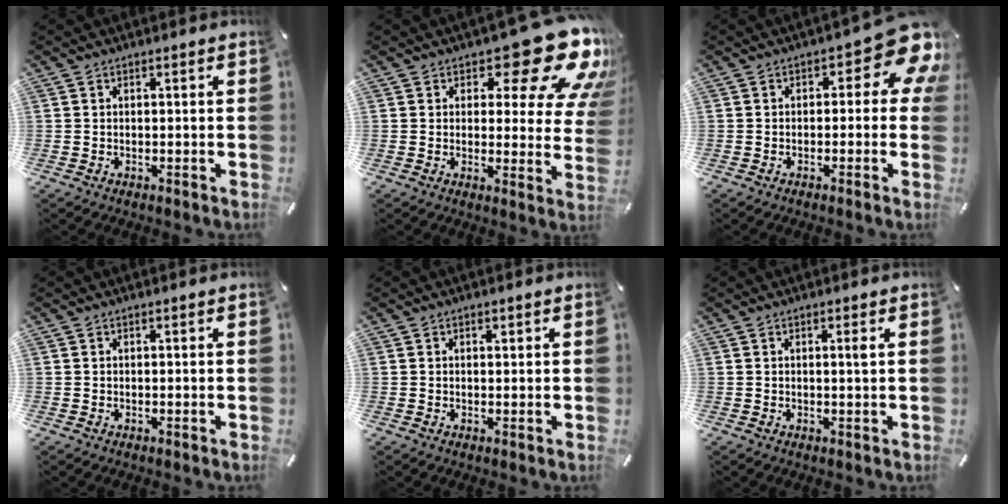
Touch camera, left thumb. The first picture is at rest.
{"total": 18.9, "force": [11.0, 7.7, 13.3], "torque": [-0.166, -0.077, 0.181]}
{"total": 9.8, "force": [3.8, 4.4, 7.9], "torque": [-0.090, -0.032, 0.061]}
{"total": 0.0}
{"total": 0.8, "force": [0.3, 0.6, 0.3], "torque": [0.001, -0.001, 0.003]}
{"total": 1.2, "force": [0.3, 0.0, 1.2], "torque": [-0.024, -0.002, 0.004]}